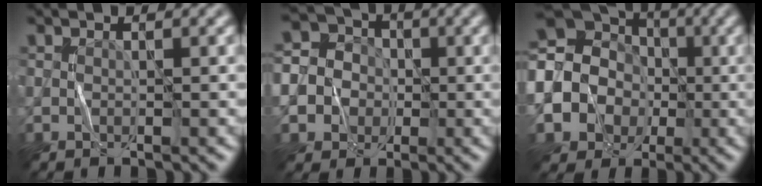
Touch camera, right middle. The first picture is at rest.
{"total": 9.2, "force": [-2.0, 8.6, 2.7], "torque": [-0.085, 0.009, -0.061]}
{"total": 15.9, "force": [-1.8, 15.0, 5.0], "torque": [-0.148, 0.012, -0.067]}